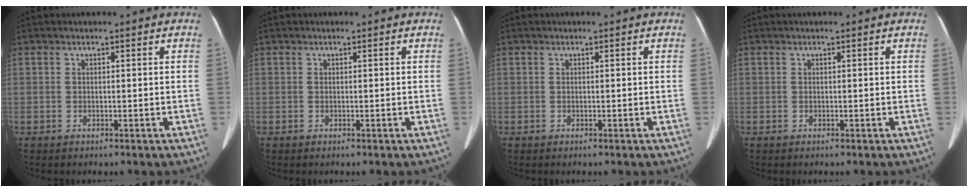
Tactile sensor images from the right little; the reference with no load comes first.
{"total": 0.0}
{"total": 0.0}
{"total": 0.0}